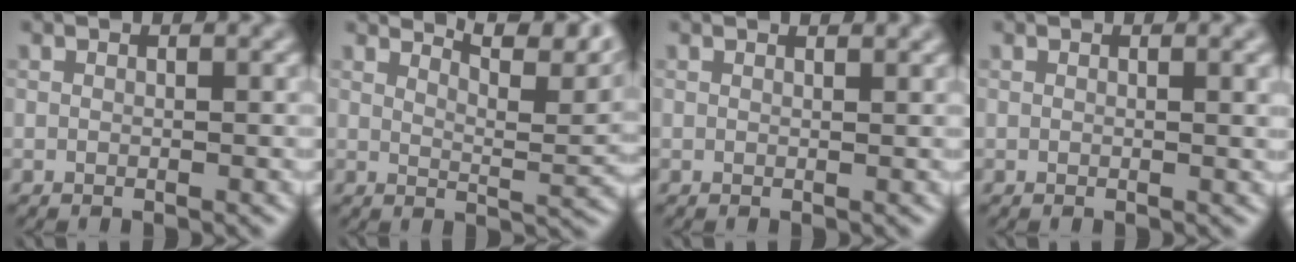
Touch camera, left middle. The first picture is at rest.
{"total": 7.7, "force": [6.3, 1.7, 4.2], "torque": [-0.050, 0.013, 0.085]}
{"total": 1.1, "force": [1.0, 0.2, 0.4], "torque": [-0.006, 0.000, 0.010]}
{"total": 1.4, "force": [0.4, 0.4, 1.3], "torque": [-0.015, 0.003, 0.005]}